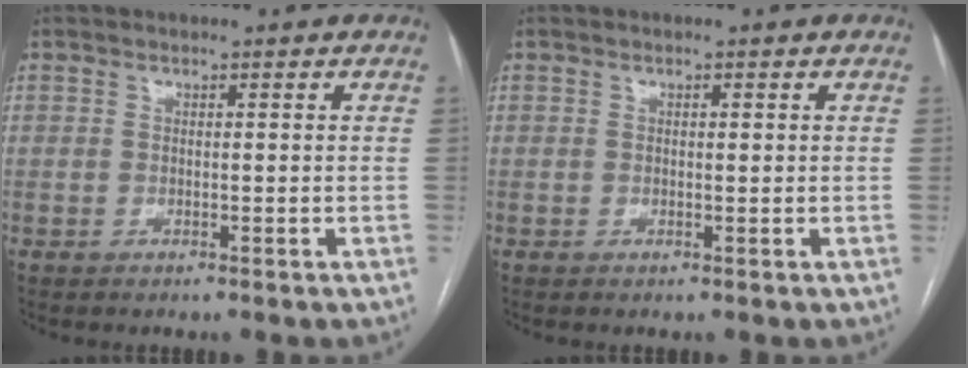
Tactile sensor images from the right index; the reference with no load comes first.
{"total": 0.5, "force": [0.1, 0.1, 0.5], "torque": [-0.009, 0.000, 0.001]}